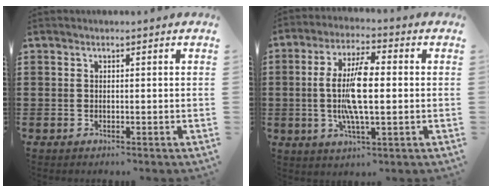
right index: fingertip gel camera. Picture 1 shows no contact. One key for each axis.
{"total": 9.6, "fx": -0.3, "fy": 3.2, "fz": 9.1, "tx": -0.195, "ty": -0.004, "tz": -0.014}